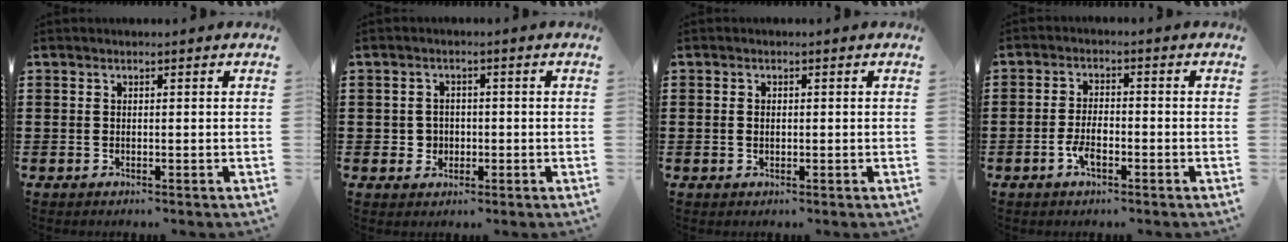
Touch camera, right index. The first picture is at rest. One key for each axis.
{"total": 2.5, "fx": -0.6, "fy": 2.4, "fz": 0.6, "tx": -0.019, "ty": 0.007, "tz": -0.015}
{"total": 0.9, "fx": 0.0, "fy": 0.5, "fz": 0.8, "tx": -0.017, "ty": 0.003, "tz": -0.001}
{"total": 3.7, "fx": -1.6, "fy": 1.5, "fz": 2.9, "tx": -0.066, "ty": -0.001, "tz": -0.033}